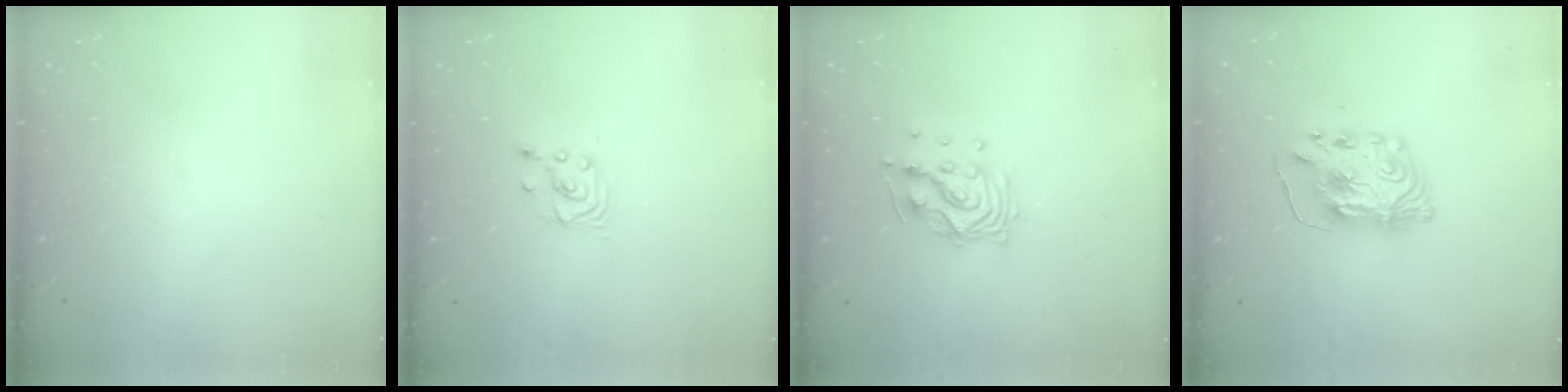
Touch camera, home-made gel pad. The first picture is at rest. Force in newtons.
{"total": 2.2, "press": 2.2, "slide": 0.2}
{"total": 11.0, "press": 11.0, "slide": 0.9}
{"total": 8.1, "press": 8.1, "slide": 0.9}